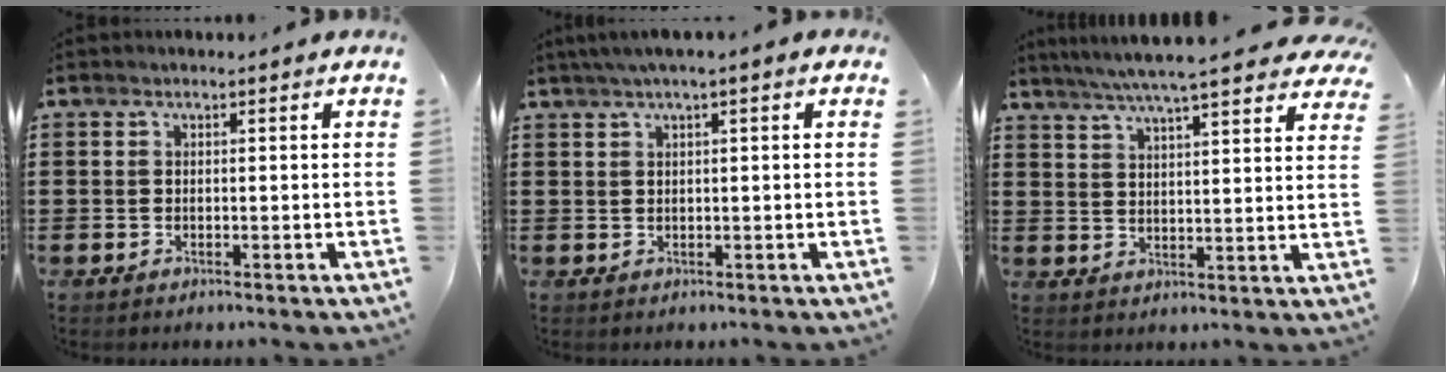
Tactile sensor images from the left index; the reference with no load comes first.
{"total": 1.7, "force": [0.6, 0.1, 1.6], "torque": [-0.029, 0.001, 0.010]}
{"total": 6.6, "force": [5.8, 0.0, 3.0], "torque": [-0.078, -0.020, 0.103]}